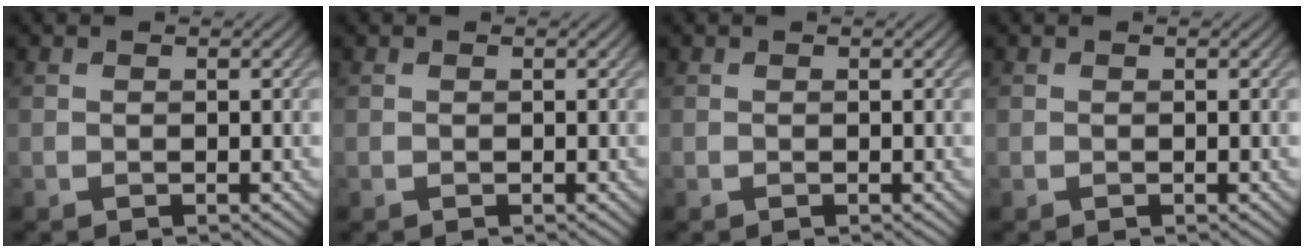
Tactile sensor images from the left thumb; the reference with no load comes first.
{"total": 0.0}
{"total": 0.0}
{"total": 0.0}